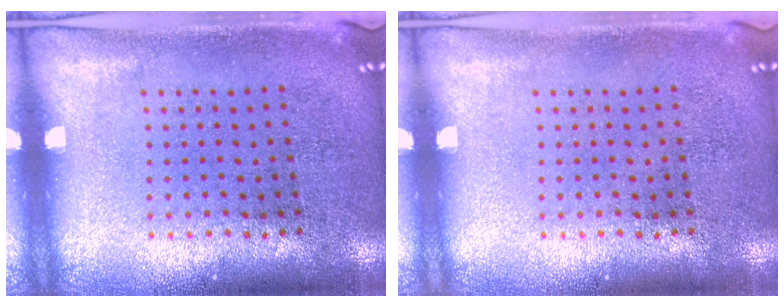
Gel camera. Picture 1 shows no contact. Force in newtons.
{"total": 0.0}